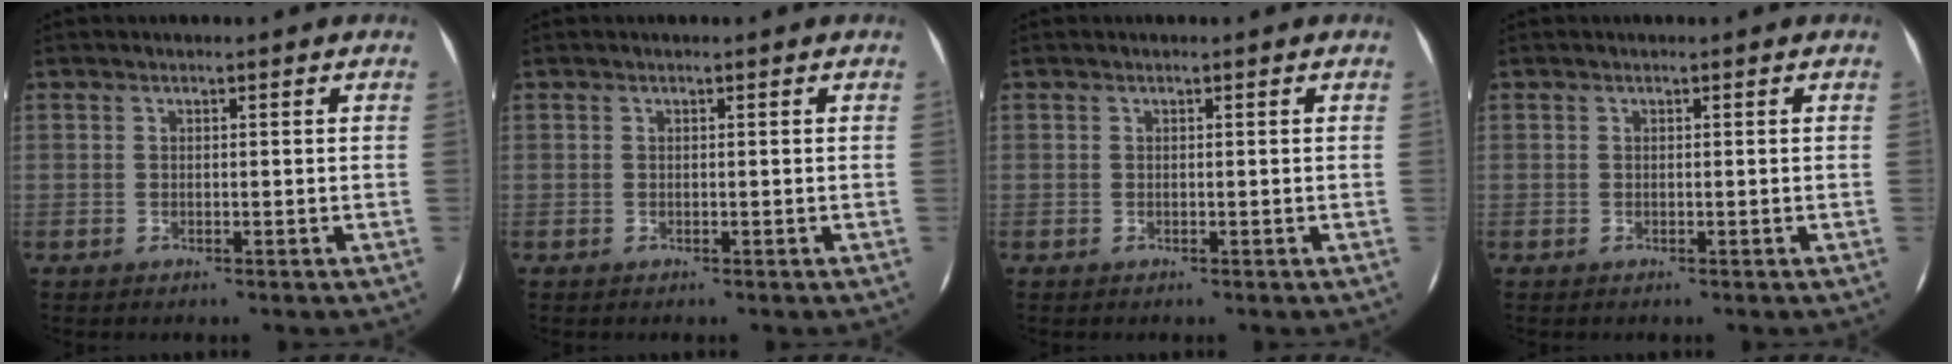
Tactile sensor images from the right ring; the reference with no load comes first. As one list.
[{"total": 0.0}, {"total": 0.0}, {"total": 0.0}]